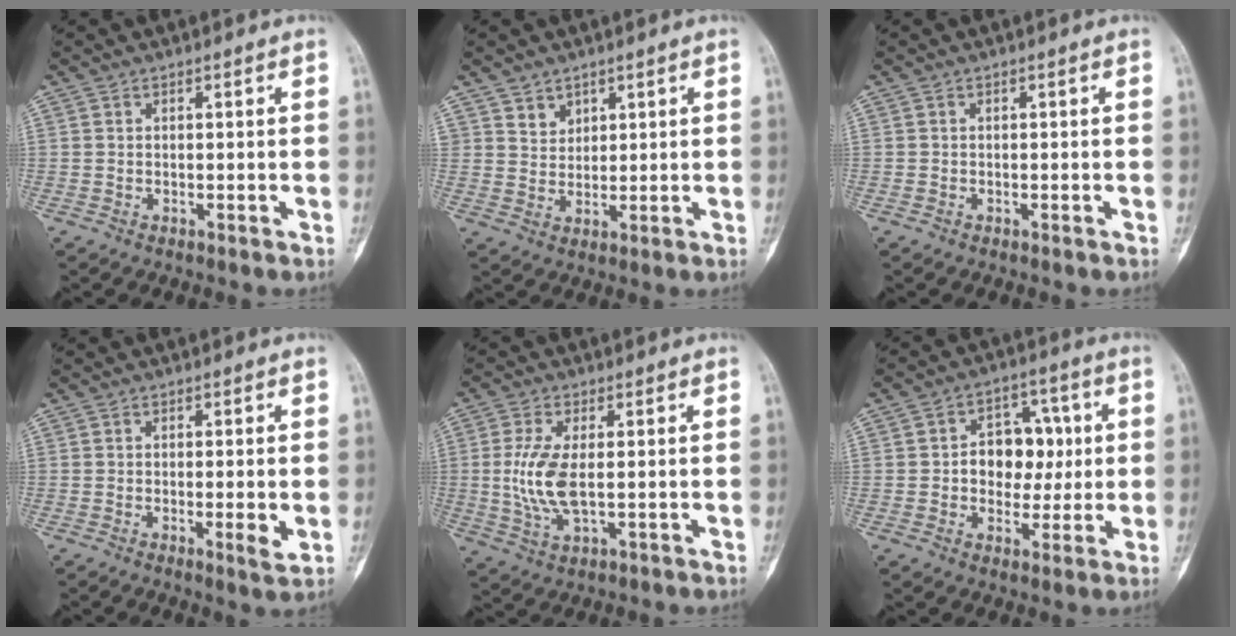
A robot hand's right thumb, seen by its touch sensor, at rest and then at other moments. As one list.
[{"total": 3.5, "force": [2.4, 2.4, 0.6], "torque": [0.012, -0.019, 0.046]}, {"total": 0.0}, {"total": 3.3, "force": [-0.4, 0.5, 3.2], "torque": [-0.053, -0.011, -0.009]}, {"total": 8.6, "force": [0.2, 3.6, 7.8], "torque": [-0.178, -0.009, 0.009]}, {"total": 10.6, "force": [0.6, 8.0, 7.0], "torque": [-0.043, 0.017, 0.007]}]